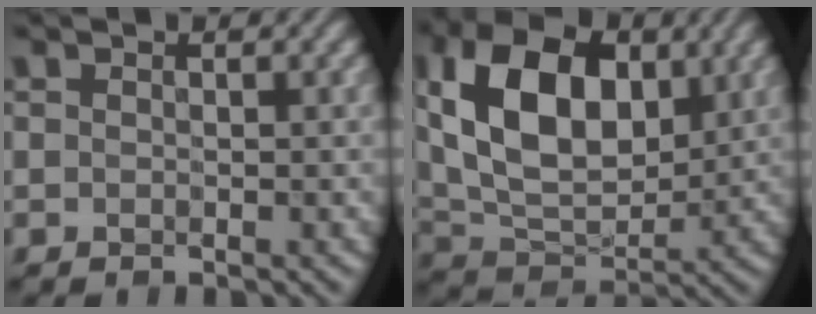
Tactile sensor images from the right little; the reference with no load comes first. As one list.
[{"total": 12.2, "force": [3.0, 7.6, 9.1], "torque": [-0.176, 0.013, 0.049]}]